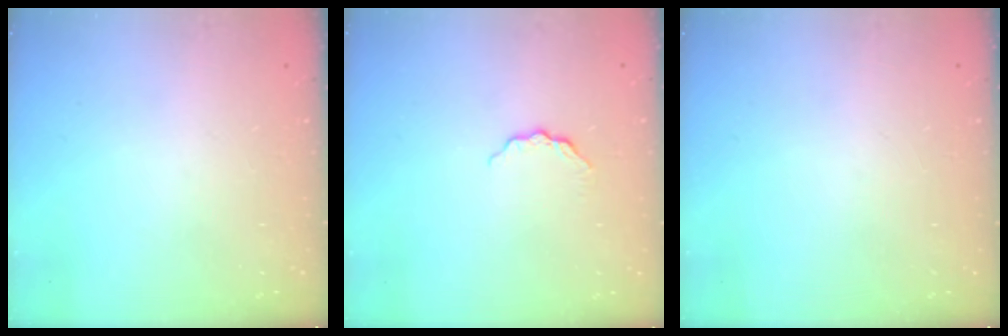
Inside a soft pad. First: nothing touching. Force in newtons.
{"total": 5.5, "press": 5.4, "slide": 0.6}
{"total": 0.0}